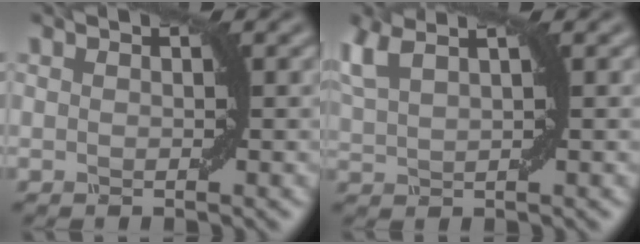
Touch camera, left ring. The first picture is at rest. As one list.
[{"total": 4.1, "force": [2.2, 1.7, 3.0], "torque": [-0.073, 0.024, 0.033]}]